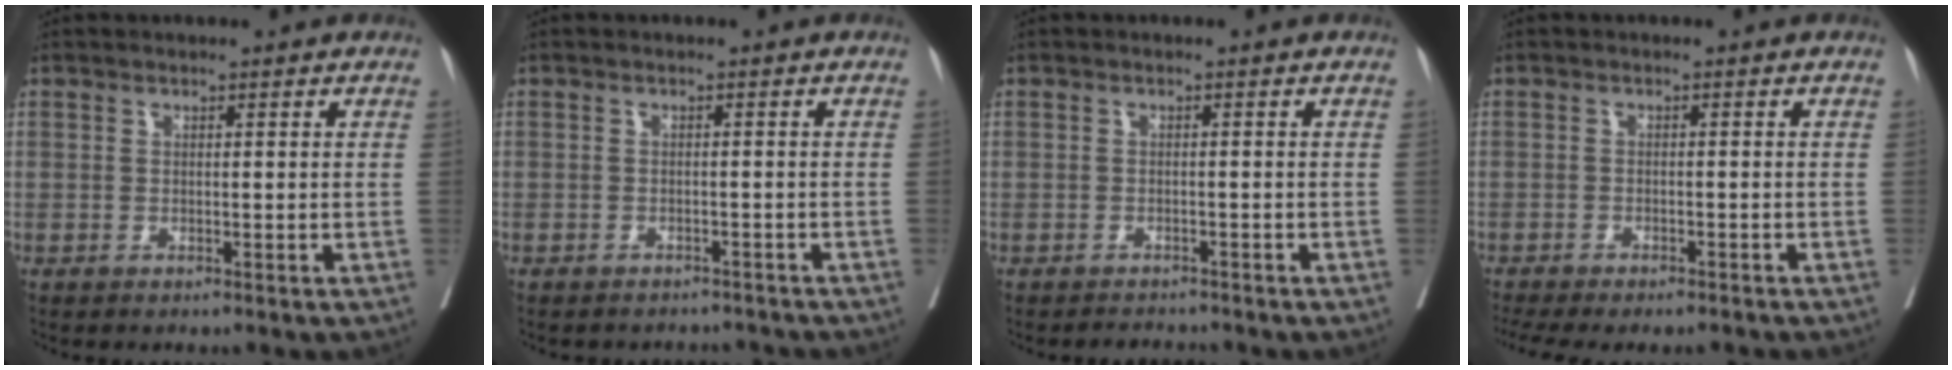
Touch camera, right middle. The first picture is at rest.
{"total": 4.0, "force": [-3.8, 1.3, -0.1], "torque": [0.004, 0.000, -0.047]}
{"total": 1.8, "force": [-1.7, 0.3, -0.1], "torque": [0.000, -0.008, -0.025]}
{"total": 10.4, "force": [-9.1, 2.4, 4.4], "torque": [-0.078, -0.008, -0.124]}